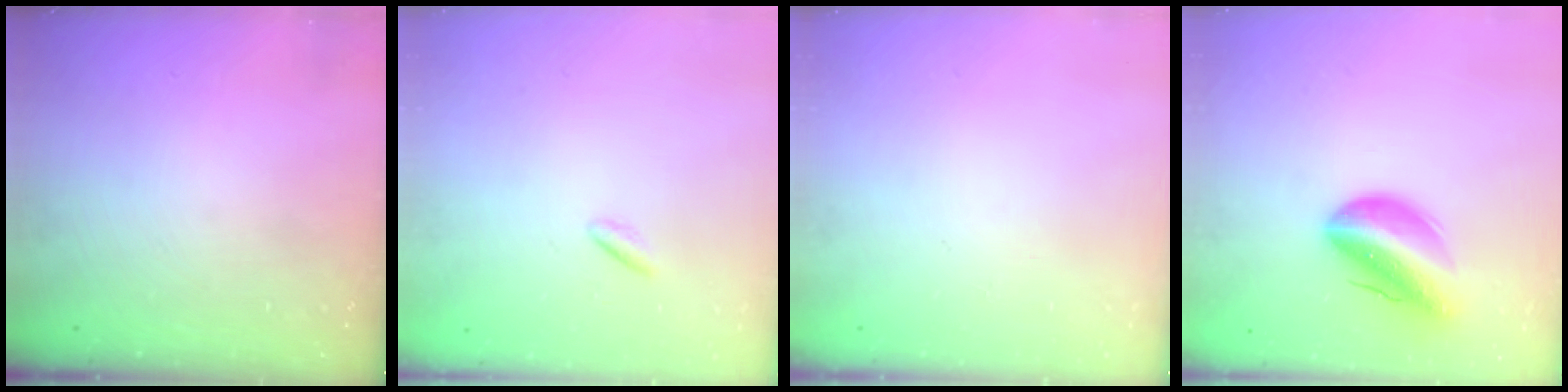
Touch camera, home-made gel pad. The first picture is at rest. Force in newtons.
{"total": 1.2, "press": 1.1, "slide": 0.4}
{"total": 0.0}
{"total": 14.1, "press": 13.5, "slide": 4.0}